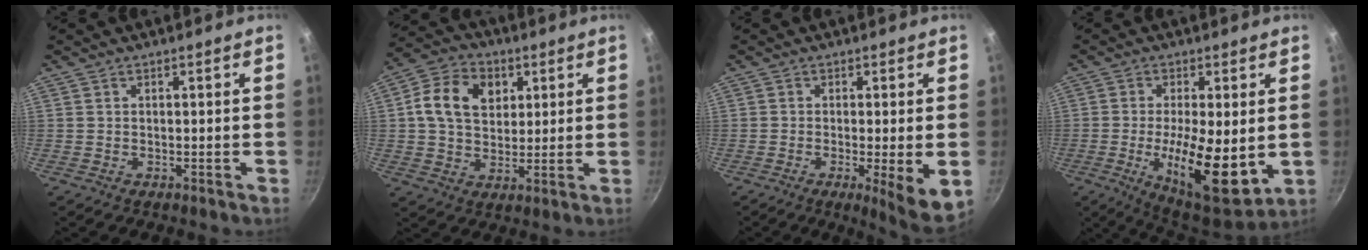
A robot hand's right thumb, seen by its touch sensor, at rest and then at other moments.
{"total": 12.1, "force": [3.4, 9.0, 7.3], "torque": [-0.113, 0.003, 0.045]}
{"total": 7.8, "force": [-1.6, 1.2, 7.6], "torque": [-0.114, -0.012, -0.019]}
{"total": 14.5, "force": [-1.6, 4.9, 13.5], "torque": [-0.205, -0.015, -0.015]}